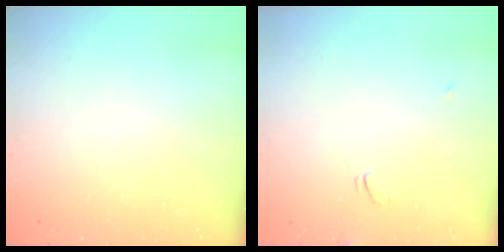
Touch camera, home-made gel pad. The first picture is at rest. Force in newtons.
{"total": 0.7, "press": 0.6, "slide": 0.4}